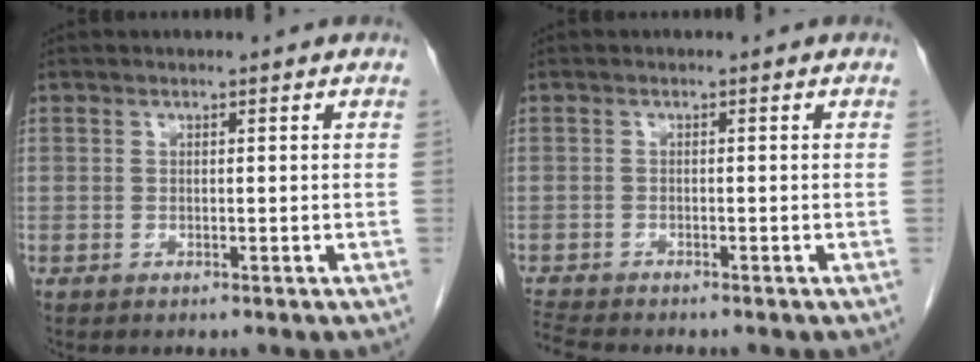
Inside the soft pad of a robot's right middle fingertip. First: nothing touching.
{"total": 3.4, "force": [-3.3, -0.1, 0.8], "torque": [-0.022, -0.019, -0.060]}